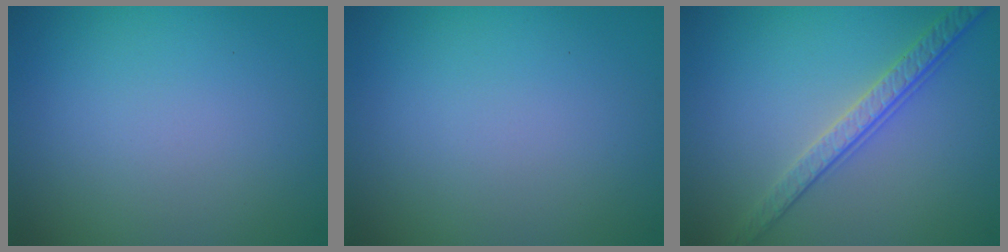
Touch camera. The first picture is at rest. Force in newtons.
{"total": 0.0}
{"total": 3.6, "press": 3.3, "slide": 1.6}